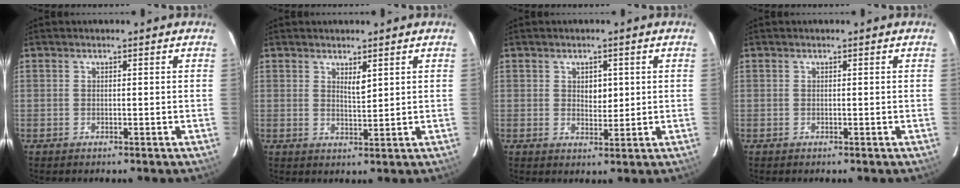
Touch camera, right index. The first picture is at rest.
{"total": 2.1, "force": [1.3, 0.4, 1.6], "torque": [-0.032, -0.007, 0.027]}
{"total": 2.9, "force": [0.8, 1.8, 2.2], "torque": [-0.028, -0.002, 0.014]}
{"total": 0.0}